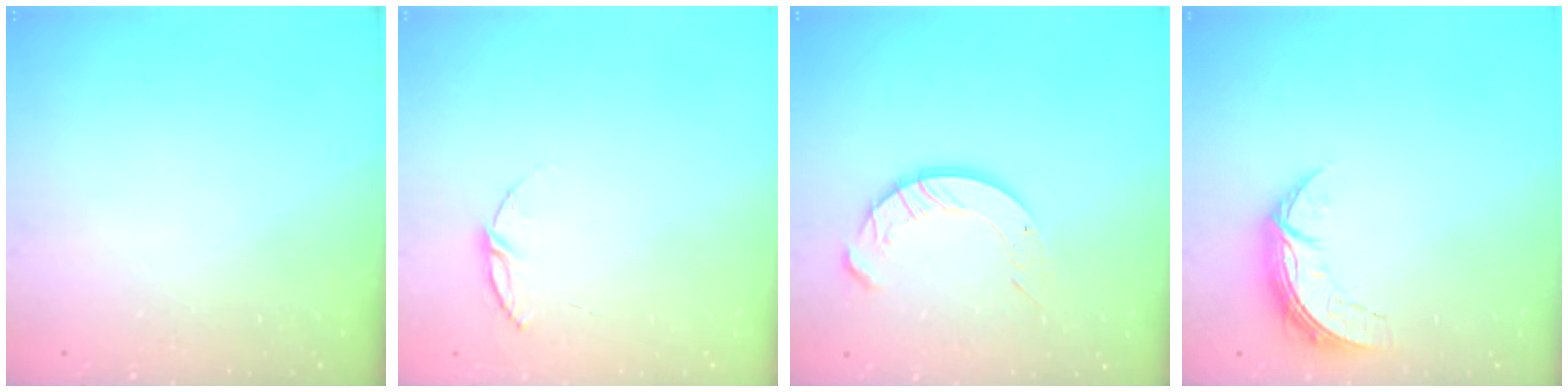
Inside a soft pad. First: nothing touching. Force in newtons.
{"total": 5.9, "press": 5.8, "slide": 0.6}
{"total": 8.3, "press": 8.3, "slide": 0.8}
{"total": 7.2, "press": 7.1, "slide": 0.5}